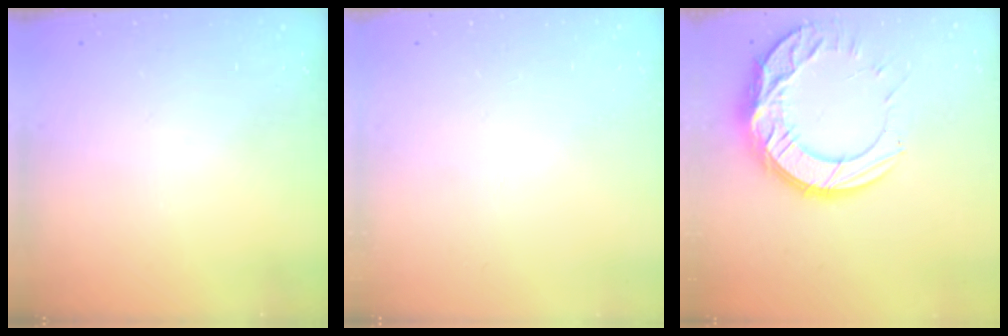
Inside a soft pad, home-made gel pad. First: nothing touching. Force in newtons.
{"total": 0.0}
{"total": 17.2, "press": 17.2, "slide": 1.0}